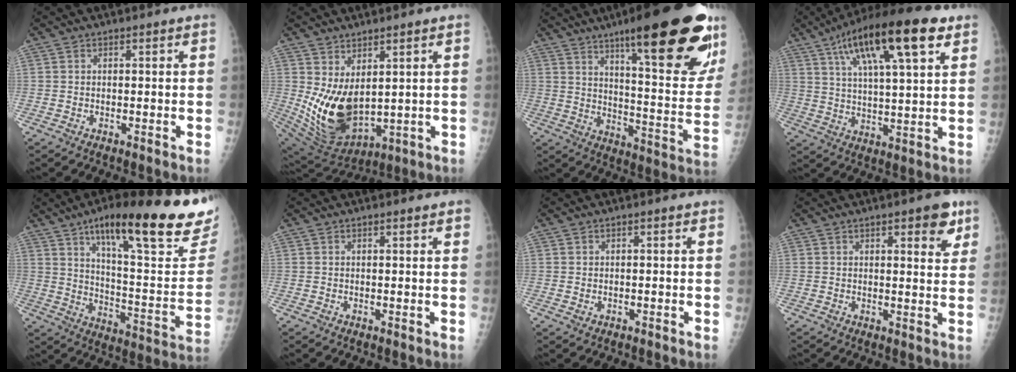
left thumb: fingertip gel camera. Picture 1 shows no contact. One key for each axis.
{"total": 13.0, "fx": 2.3, "fy": 7.4, "fz": 10.4, "tx": -0.174, "ty": -0.038, "tz": 0.074}
{"total": 28.2, "fx": 16.9, "fy": 5.8, "fz": 21.8, "tx": -0.263, "ty": -0.064, "tz": 0.244}
{"total": 20.2, "fx": 10.1, "fy": 5.6, "fz": 16.6, "tx": -0.260, "ty": -0.009, "tz": 0.165}
{"total": 29.2, "fx": 18.4, "fy": 6.6, "fz": 21.7, "tx": -0.283, "ty": -0.062, "tz": 0.272}
{"total": 1.6, "fx": 1.1, "fy": 0.2, "fz": 1.2, "tx": -0.012, "ty": 0.001, "tz": 0.011}
{"total": 0.9, "fx": 0.1, "fy": 0.6, "fz": 0.7, "tx": -0.010, "ty": -0.002, "tz": 0.005}
{"total": 6.3, "fx": 3.4, "fy": 2.0, "fz": 4.8, "tx": -0.045, "ty": -0.015, "tz": 0.039}